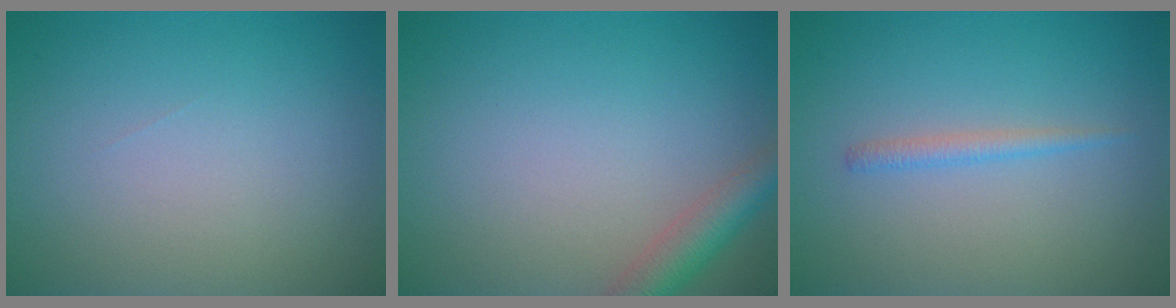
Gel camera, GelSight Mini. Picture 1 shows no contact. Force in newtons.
{"total": 3.2, "press": 3.2, "slide": 0.1}
{"total": 1.1, "press": 1.1, "slide": 0.1}